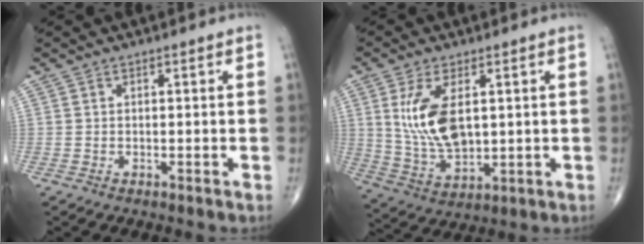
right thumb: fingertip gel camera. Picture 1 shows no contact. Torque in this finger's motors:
{"motor_torque": [-0.53, 1.09, 1.14, 0.29, 0.12]}